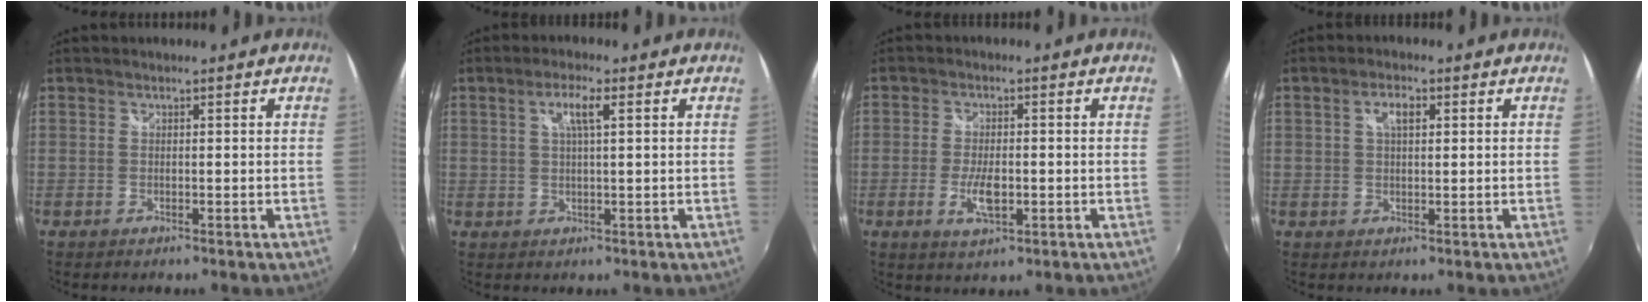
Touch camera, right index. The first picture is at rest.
{"total": 3.8, "force": [1.3, 0.4, 3.6], "torque": [-0.069, 0.004, 0.023]}
{"total": 5.1, "force": [-1.4, 1.9, 4.5], "torque": [-0.093, -0.005, -0.024]}
{"total": 3.1, "force": [1.0, 1.4, 2.6], "torque": [-0.047, 0.008, 0.016]}